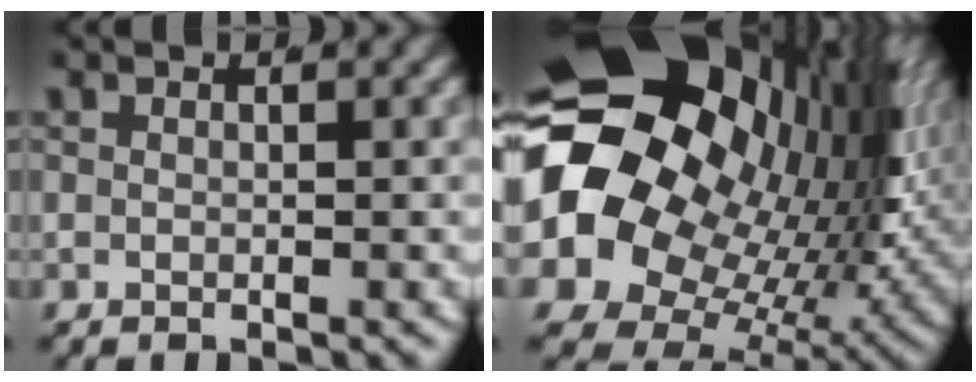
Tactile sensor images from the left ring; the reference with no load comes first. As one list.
[{"total": 33.4, "force": [3.1, 24.8, 22.2], "torque": [-0.359, -0.058, 0.041]}]